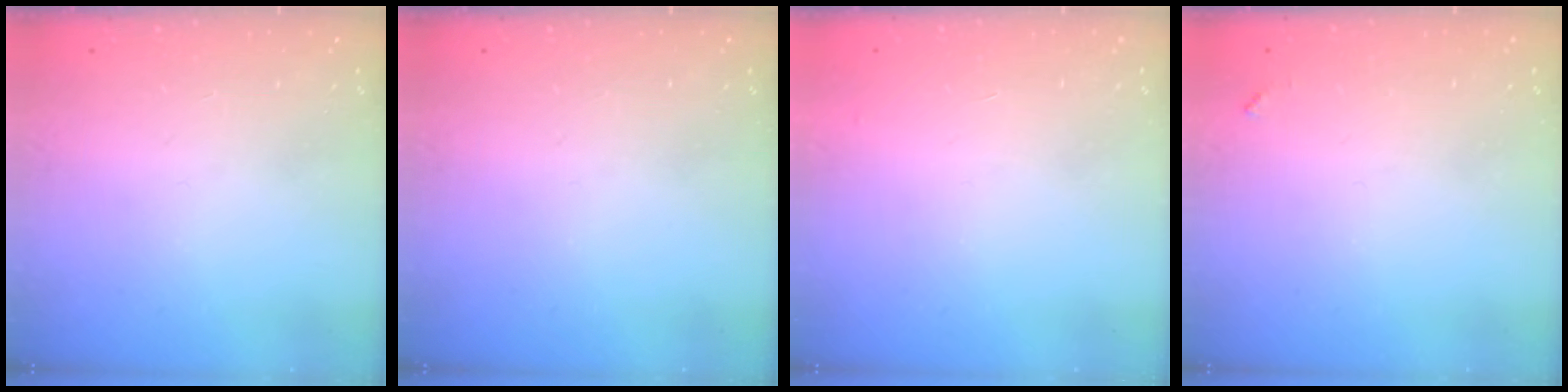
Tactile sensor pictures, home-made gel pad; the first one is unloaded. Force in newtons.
{"total": 0.0}
{"total": 2.9, "press": 2.9, "slide": 0.1}
{"total": 3.5, "press": 3.5, "slide": 0.2}